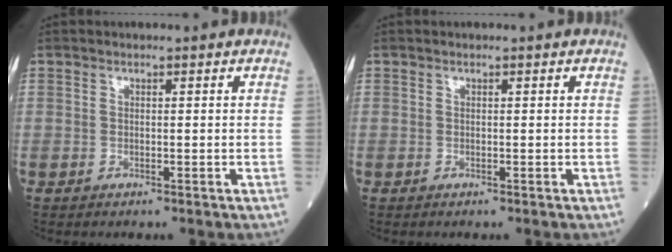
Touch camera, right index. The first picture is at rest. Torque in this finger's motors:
{"motor_torque": [0.00, 0.00, -0.02, 0.00]}